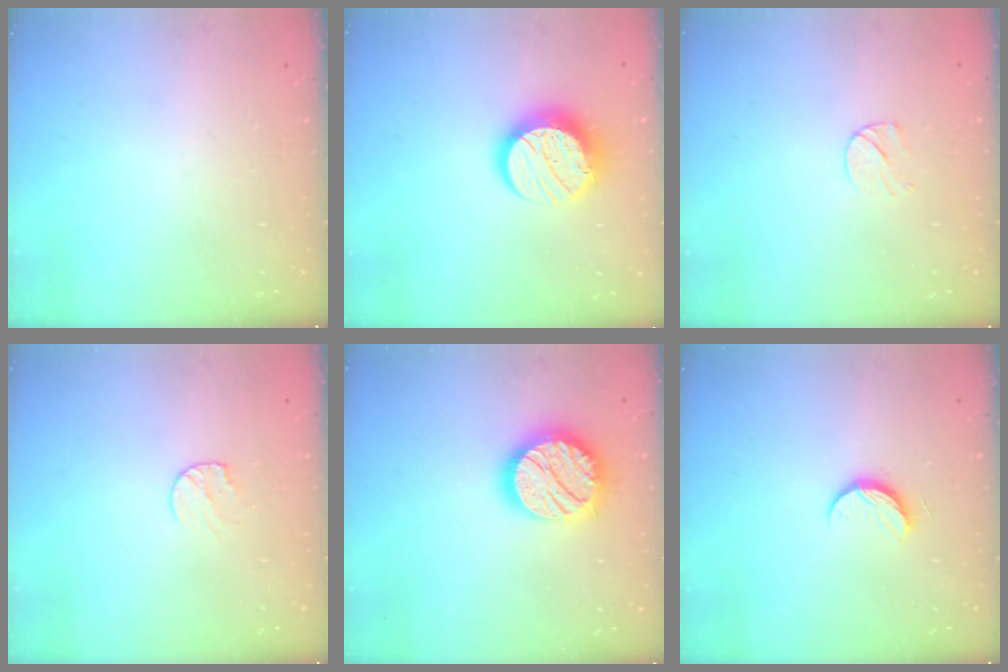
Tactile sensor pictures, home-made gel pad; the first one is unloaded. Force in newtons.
{"total": 13.7, "press": 13.6, "slide": 1.0}
{"total": 6.5, "press": 6.5, "slide": 0.6}
{"total": 5.6, "press": 5.5, "slide": 0.6}
{"total": 18.2, "press": 18.1, "slide": 1.4}
{"total": 6.6, "press": 6.5, "slide": 0.8}